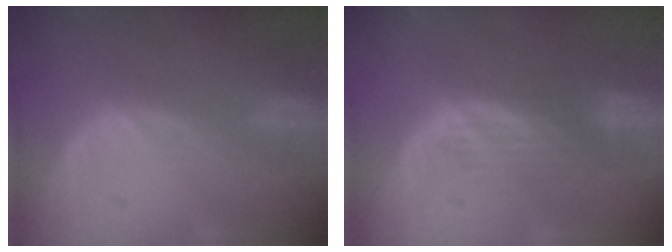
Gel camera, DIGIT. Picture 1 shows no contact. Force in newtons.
{"total": 3.9, "press": 3.3, "slide": 2.2}